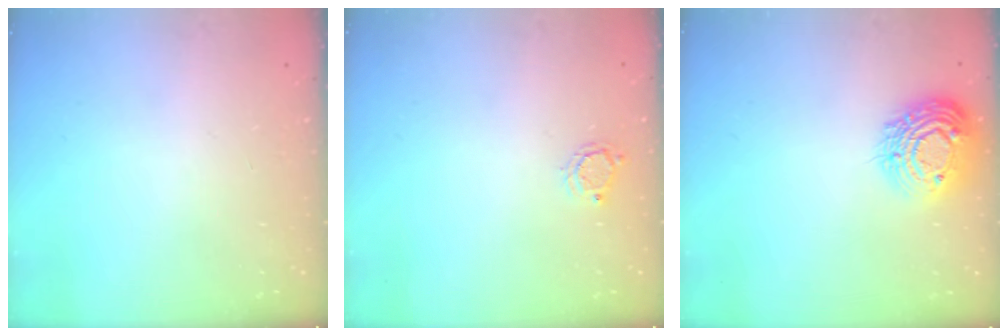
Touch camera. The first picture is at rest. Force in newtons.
{"total": 4.0, "press": 4.0, "slide": 0.3}
{"total": 13.7, "press": 13.7, "slide": 0.8}